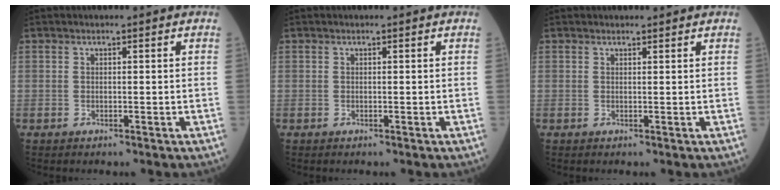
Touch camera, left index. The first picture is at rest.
{"total": 0.0}
{"total": 1.4, "force": [1.3, 0.2, 0.1], "torque": [-0.011, 0.007, 0.020]}